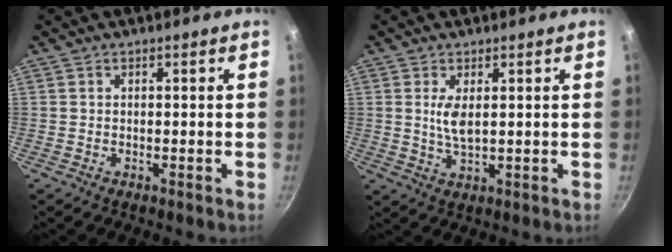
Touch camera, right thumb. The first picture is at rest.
{"total": 4.2, "force": [1.0, 1.6, 3.7], "torque": [-0.070, -0.011, 0.022]}